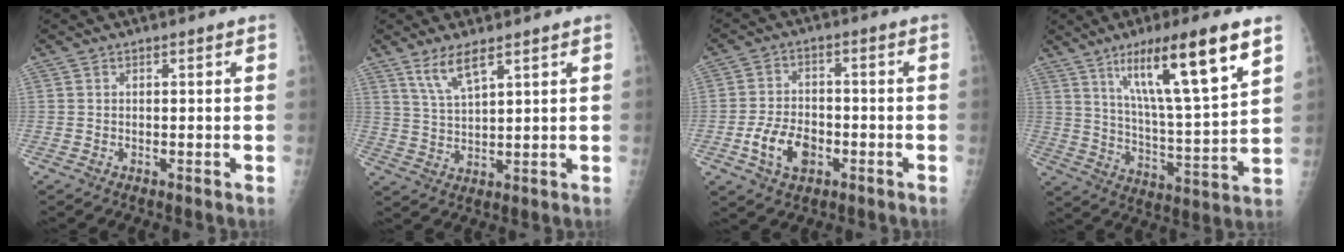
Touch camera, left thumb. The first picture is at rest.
{"total": 6.5, "force": [4.2, 1.7, 4.6], "torque": [-0.092, -0.020, 0.090]}
{"total": 8.6, "force": [-3.1, 5.7, 5.7], "torque": [-0.094, 0.017, -0.054]}
{"total": 19.3, "force": [10.3, 2.8, 16.1], "torque": [-0.258, -0.041, 0.179]}